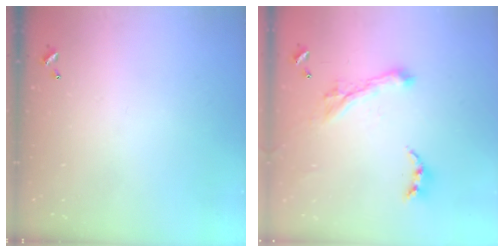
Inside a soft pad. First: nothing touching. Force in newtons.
{"total": 2.8, "press": 2.5, "slide": 1.3}